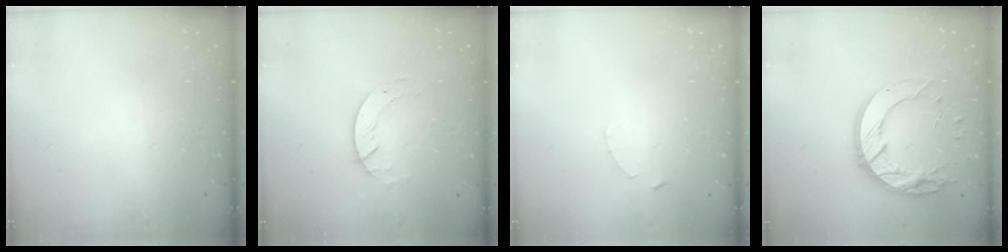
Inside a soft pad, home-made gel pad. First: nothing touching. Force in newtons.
{"total": 3.3, "press": 3.3, "slide": 0.4}
{"total": 1.0, "press": 1.0, "slide": 0.2}
{"total": 16.8, "press": 16.8, "slide": 1.2}